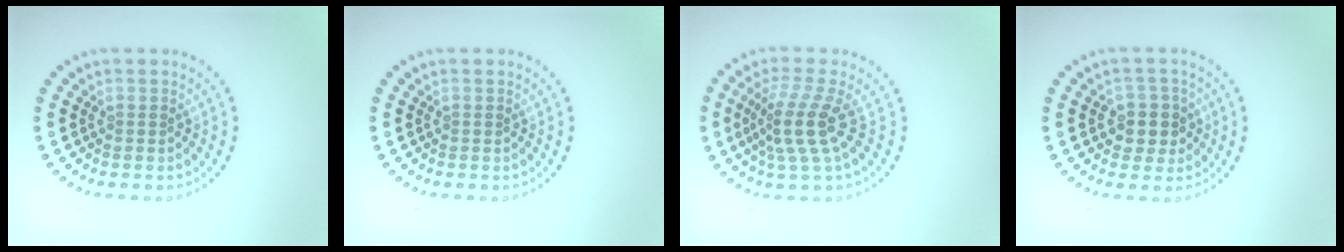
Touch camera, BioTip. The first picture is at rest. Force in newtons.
{"total": 0.0}
{"total": 3.9, "press": 2.8, "slide": 2.7}
{"total": 2.9, "press": 2.7, "slide": 1.2}